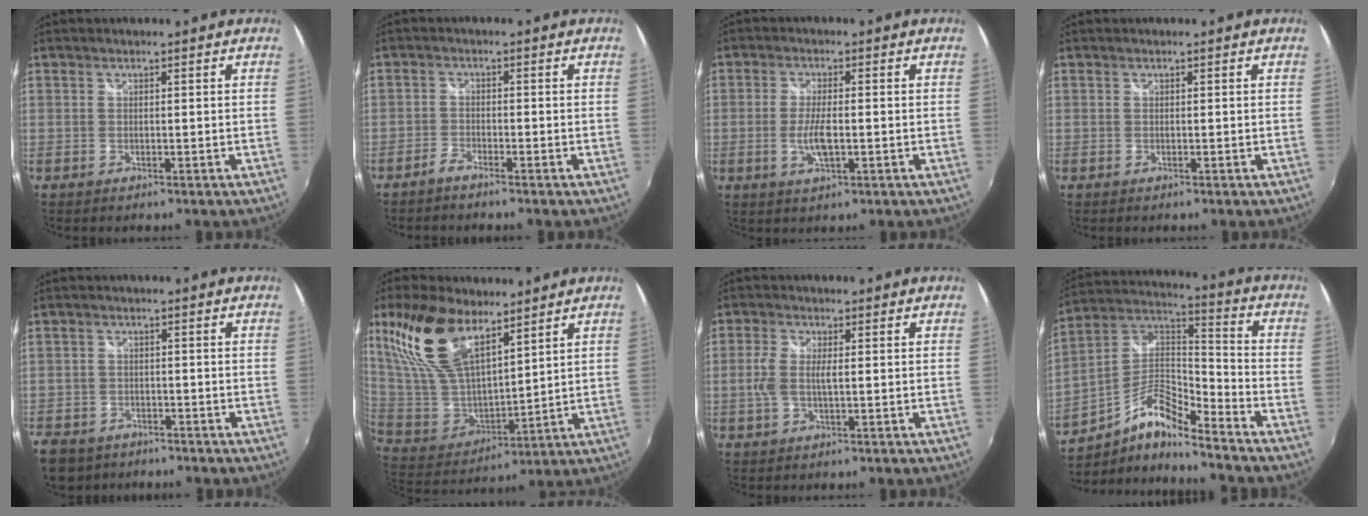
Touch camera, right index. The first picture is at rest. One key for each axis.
{"total": 2.0, "fx": -1.9, "fy": 0.4, "fz": 0.6, "tx": -0.023, "ty": 0.000, "tz": -0.042}
{"total": 5.3, "fx": -1.1, "fy": 1.6, "fz": 4.9, "tx": -0.099, "ty": -0.007, "tz": -0.021}
{"total": 0.0}
{"total": 7.4, "fx": -5.4, "fy": 4.7, "fz": 2.0, "tx": -0.066, "ty": 0.002, "tz": -0.096}
{"total": 18.8, "fx": 11.1, "fy": 8.9, "fz": 12.3, "tx": -0.261, "ty": 0.029, "tz": 0.237}
{"total": 4.6, "fx": -0.2, "fy": 1.7, "fz": 4.3, "tx": -0.089, "ty": 0.000, "tz": -0.004}
{"total": 12.8, "fx": -8.5, "fy": 3.4, "fz": 8.9, "tx": -0.182, "ty": 0.008, "tz": -0.168}